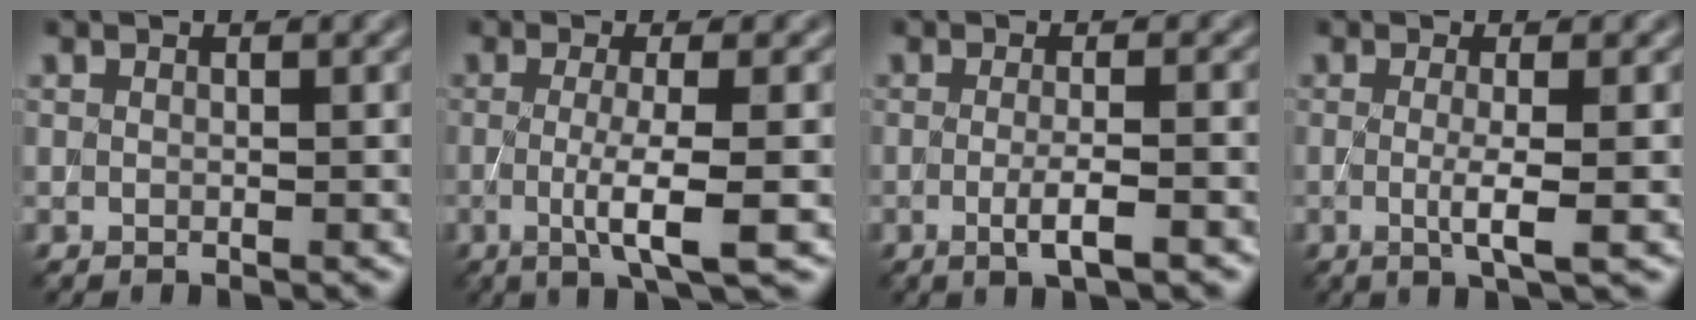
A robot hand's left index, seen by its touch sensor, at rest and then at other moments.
{"total": 5.1, "force": [-0.8, 1.1, 4.9], "torque": [-0.082, -0.010, -0.016]}
{"total": 3.1, "force": [-0.8, 0.7, 3.0], "torque": [-0.047, -0.004, -0.016]}
{"total": 3.2, "force": [-0.3, 0.6, 3.1], "torque": [-0.053, -0.008, -0.007]}